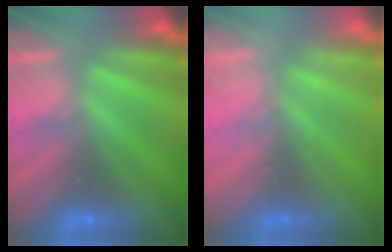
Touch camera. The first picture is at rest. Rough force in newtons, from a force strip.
{"total": 2.2}